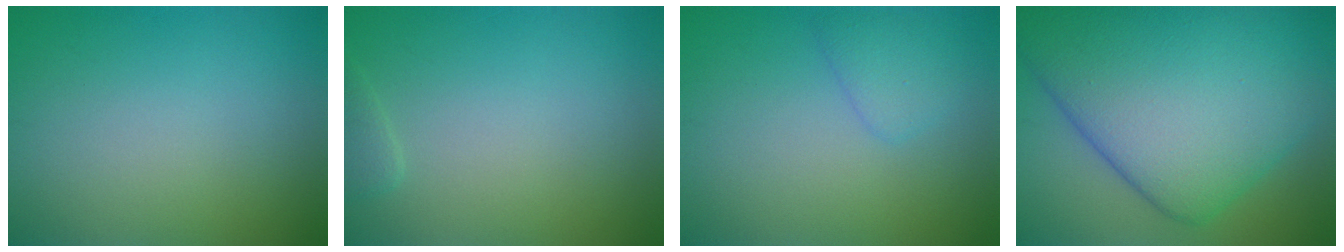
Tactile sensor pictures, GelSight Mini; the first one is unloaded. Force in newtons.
{"total": 1.2, "press": 1.2, "slide": 0.1}
{"total": 1.8, "press": 1.8, "slide": 0.1}
{"total": 16.5, "press": 16.5, "slide": 0.2}